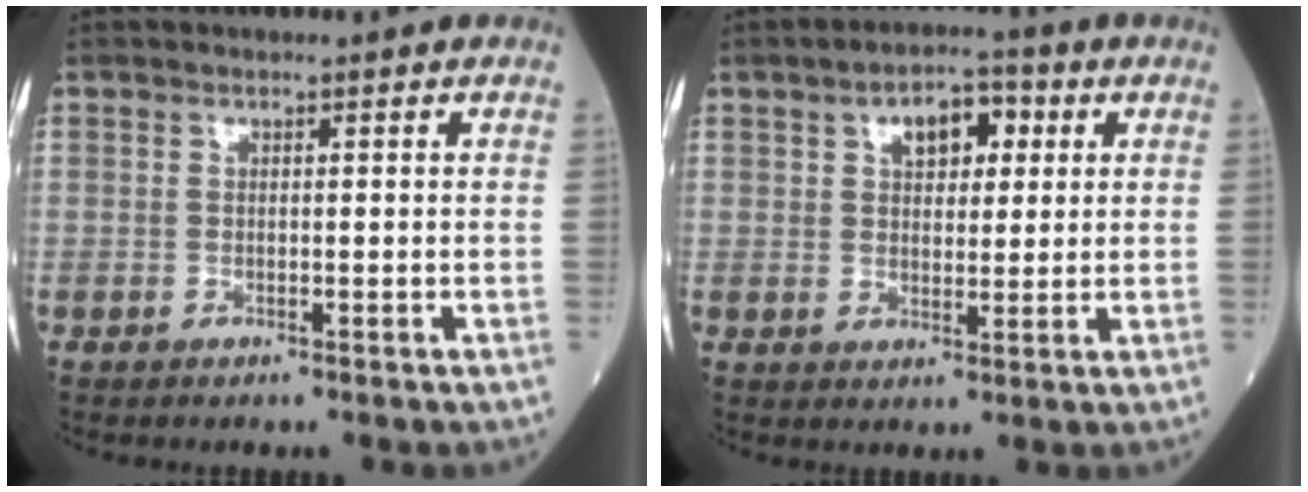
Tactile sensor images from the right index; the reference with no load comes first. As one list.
[{"total": 6.4, "force": [2.3, 3.3, 4.9], "torque": [-0.072, 0.018, 0.034]}]